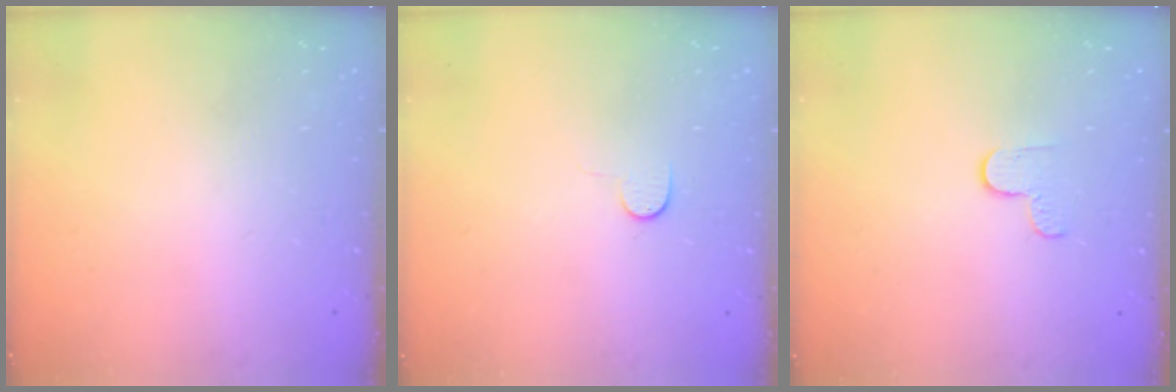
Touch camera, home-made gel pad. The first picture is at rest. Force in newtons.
{"total": 4.9, "press": 4.9, "slide": 0.5}
{"total": 3.3, "press": 3.3, "slide": 0.4}